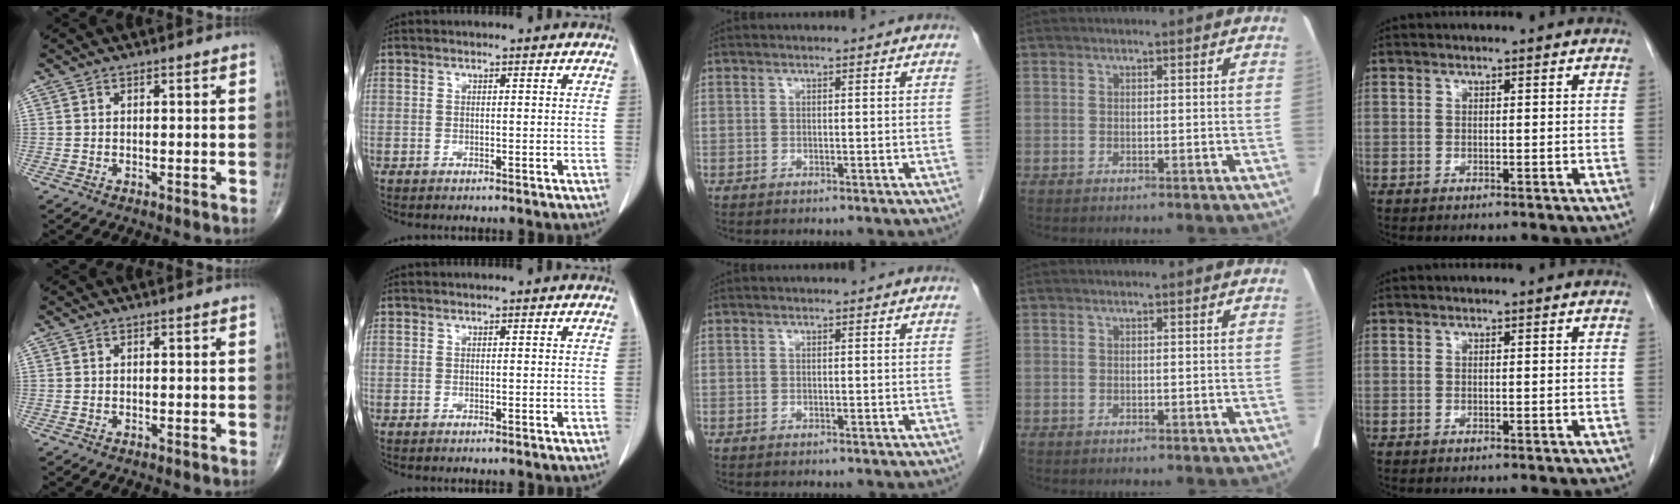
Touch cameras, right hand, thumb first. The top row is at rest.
{}